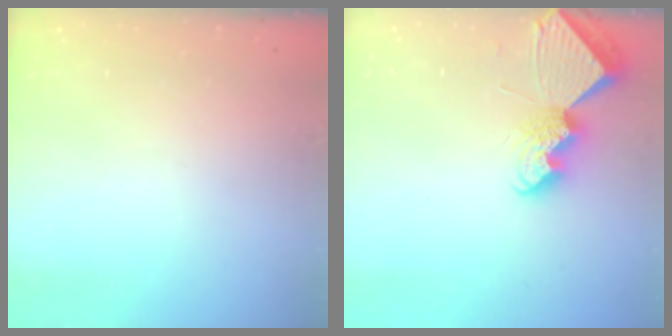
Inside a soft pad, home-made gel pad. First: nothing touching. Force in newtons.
{"total": 8.5, "press": 8.4, "slide": 0.8}